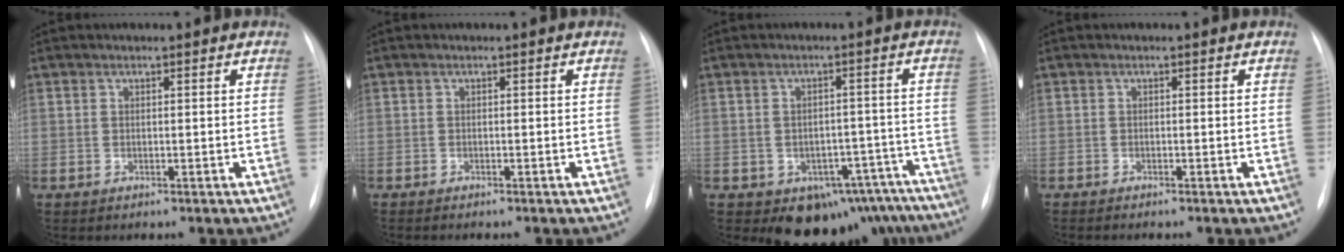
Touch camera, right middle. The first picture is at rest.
{"total": 1.0, "force": [-0.8, 0.0, 0.6], "torque": [-0.008, -0.002, -0.009]}
{"total": 11.6, "force": [-9.0, 6.9, 2.6], "torque": [0.001, 0.040, -0.104]}
{"total": 1.6, "force": [-1.4, 0.0, 0.9], "torque": [-0.012, -0.002, -0.015]}